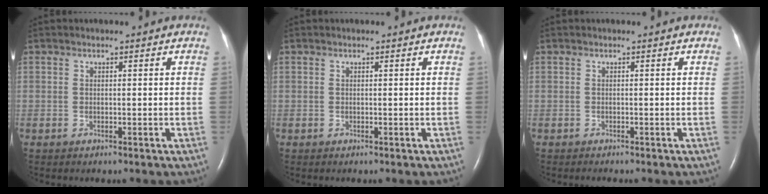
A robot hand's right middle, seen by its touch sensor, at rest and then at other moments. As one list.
[{"total": 0.0}, {"total": 0.0}]